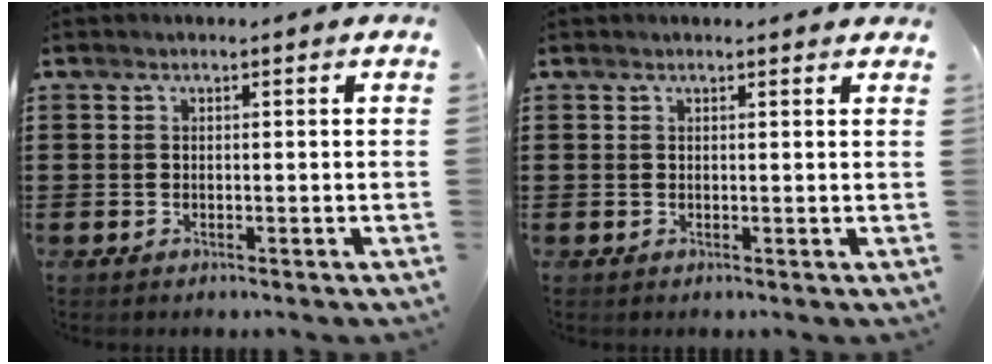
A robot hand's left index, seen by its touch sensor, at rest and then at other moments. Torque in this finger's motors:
{"motor_torque": [0.83, -0.26, 0.35, 0.02]}